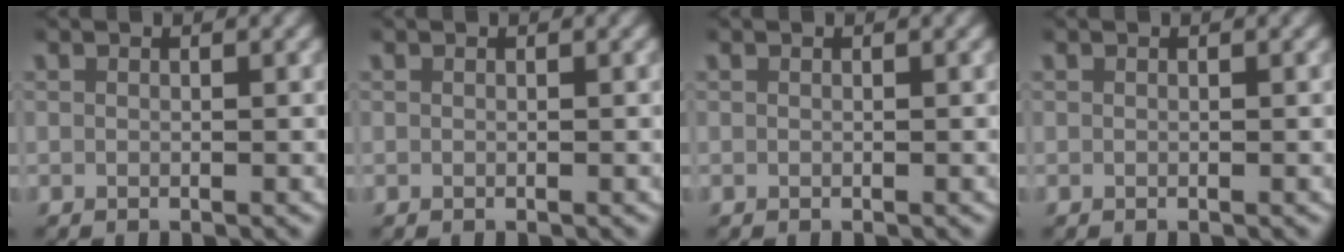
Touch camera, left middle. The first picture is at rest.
{"total": 0.0}
{"total": 0.0}
{"total": 0.0}